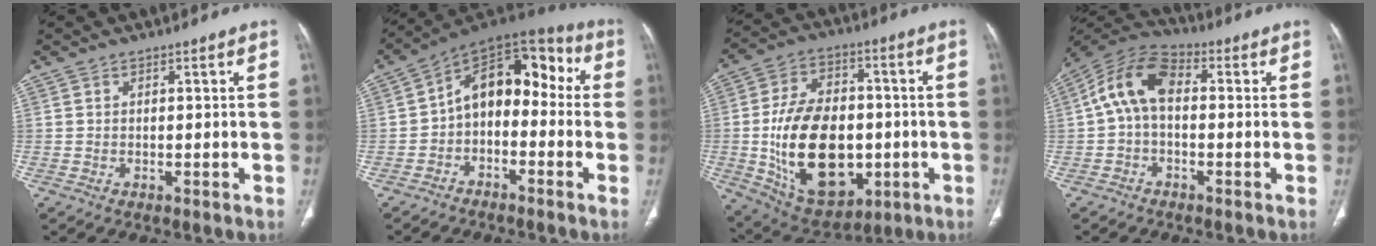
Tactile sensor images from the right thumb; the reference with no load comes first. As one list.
[{"total": 13.5, "force": [-1.4, 9.0, 10.0], "torque": [-0.111, 0.066, -0.040]}, {"total": 23.4, "force": [-3.2, 15.1, 17.6], "torque": [-0.273, 0.010, -0.027]}, {"total": 10.3, "force": [0.5, 6.3, 8.1], "torque": [-0.147, 0.032, -0.005]}]